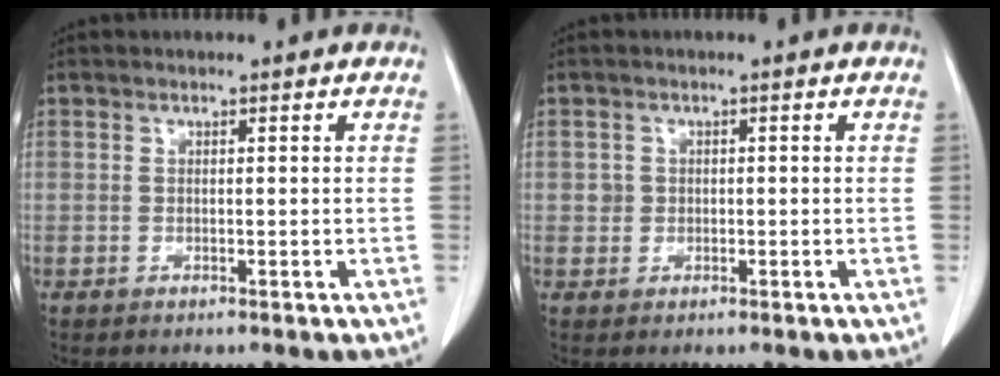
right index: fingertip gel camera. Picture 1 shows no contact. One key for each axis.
{"total": 1.4, "fx": 0.2, "fy": 1.4, "fz": 0.2, "tx": 0.004, "ty": 0.006, "tz": 0.004}